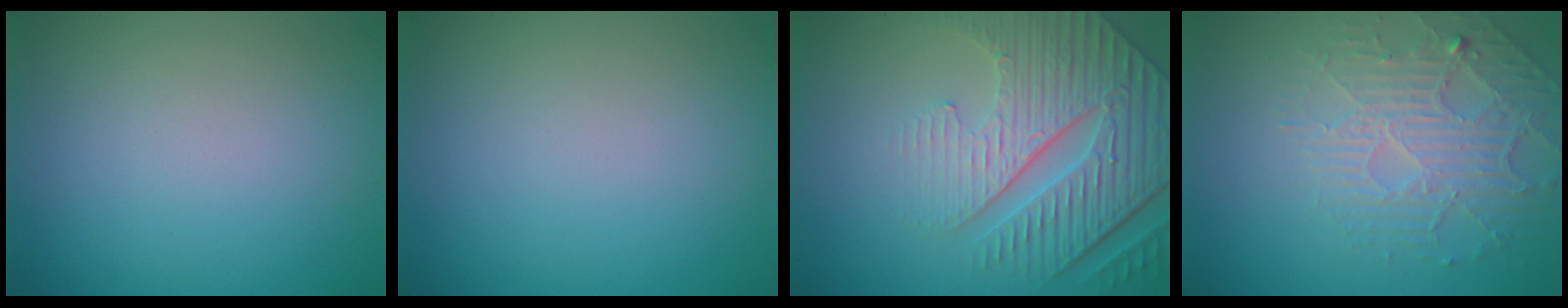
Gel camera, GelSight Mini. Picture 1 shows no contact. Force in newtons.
{"total": 0.0}
{"total": 6.6, "press": 5.5, "slide": 3.7}
{"total": 4.6, "press": 3.5, "slide": 3.1}